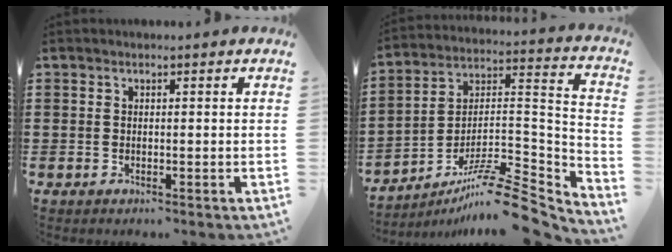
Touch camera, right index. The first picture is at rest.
{"total": 11.5, "force": [-9.2, 1.9, 6.6], "torque": [-0.108, 0.017, -0.179]}